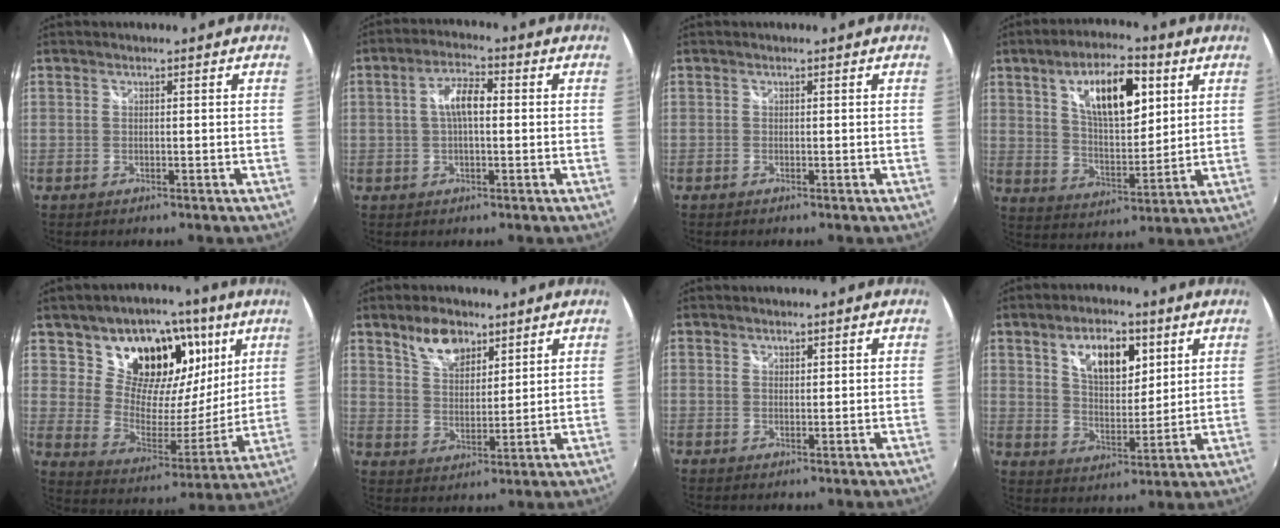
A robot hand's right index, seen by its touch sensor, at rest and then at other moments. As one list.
[{"total": 5.6, "force": [0.2, 2.4, 5.0], "torque": [-0.096, 0.014, 0.003]}, {"total": 0.0}, {"total": 14.6, "force": [5.8, 6.2, 11.9], "torque": [-0.194, 0.016, 0.102]}, {"total": 19.8, "force": [10.3, 13.6, 10.1], "torque": [-0.177, 0.010, 0.181]}, {"total": 7.7, "force": [5.3, 3.9, 4.0], "torque": [-0.067, 0.010, 0.099]}, {"total": 0.8, "force": [0.6, 0.5, 0.0], "torque": [0.001, 0.001, 0.010]}, {"total": 10.7, "force": [4.9, 5.6, 7.7], "torque": [-0.126, 0.010, 0.086]}]